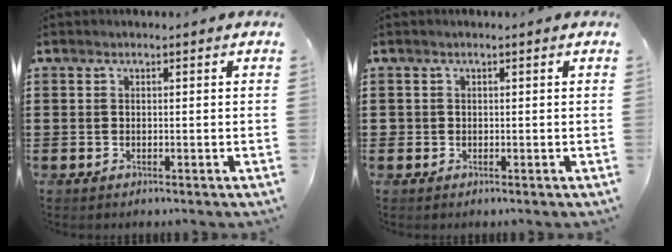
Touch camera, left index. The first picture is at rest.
{"total": 0.6, "force": [0.1, 0.6, 0.0], "torque": [-0.002, 0.005, 0.001]}